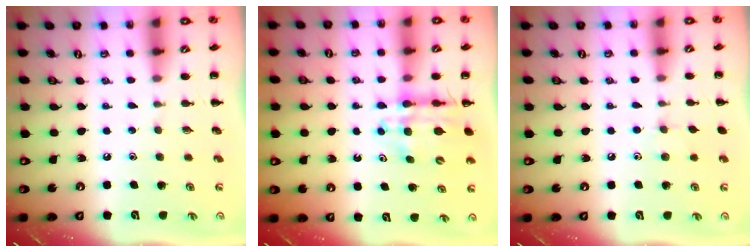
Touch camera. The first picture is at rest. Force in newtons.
{"total": 11.0, "press": 10.5, "slide": 3.2}
{"total": 5.6, "press": 5.3, "slide": 1.7}